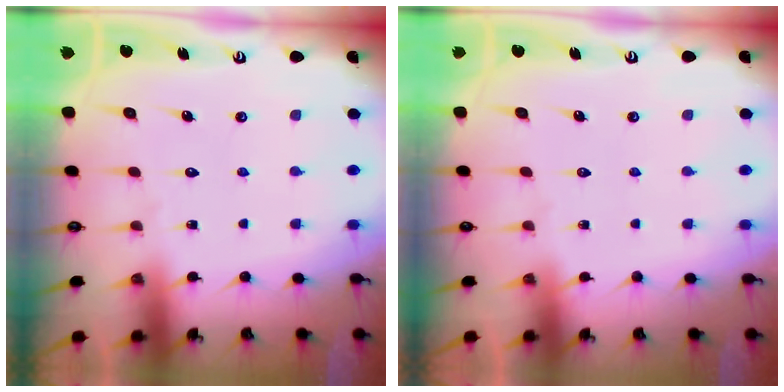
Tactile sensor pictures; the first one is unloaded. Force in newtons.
{"total": 0.0}